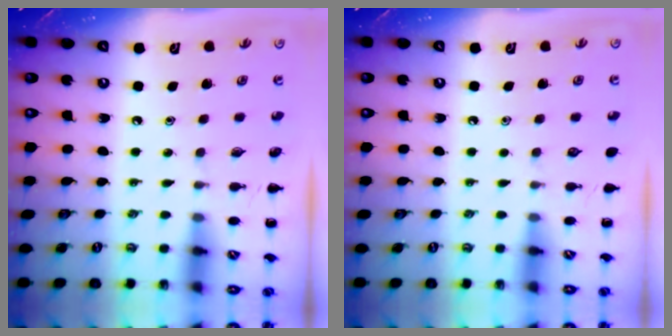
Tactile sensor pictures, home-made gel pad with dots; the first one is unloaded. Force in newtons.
{"total": 0.0}